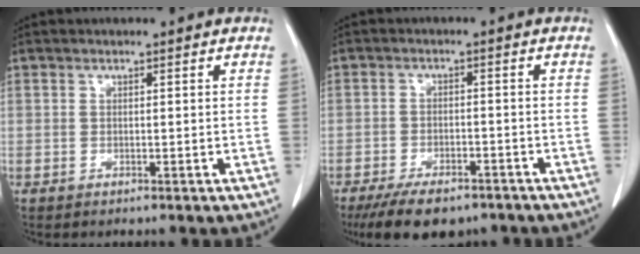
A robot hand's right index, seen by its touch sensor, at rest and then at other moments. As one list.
[{"total": 9.7, "force": [-7.3, 4.0, 4.9], "torque": [-0.073, -0.004, -0.112]}]